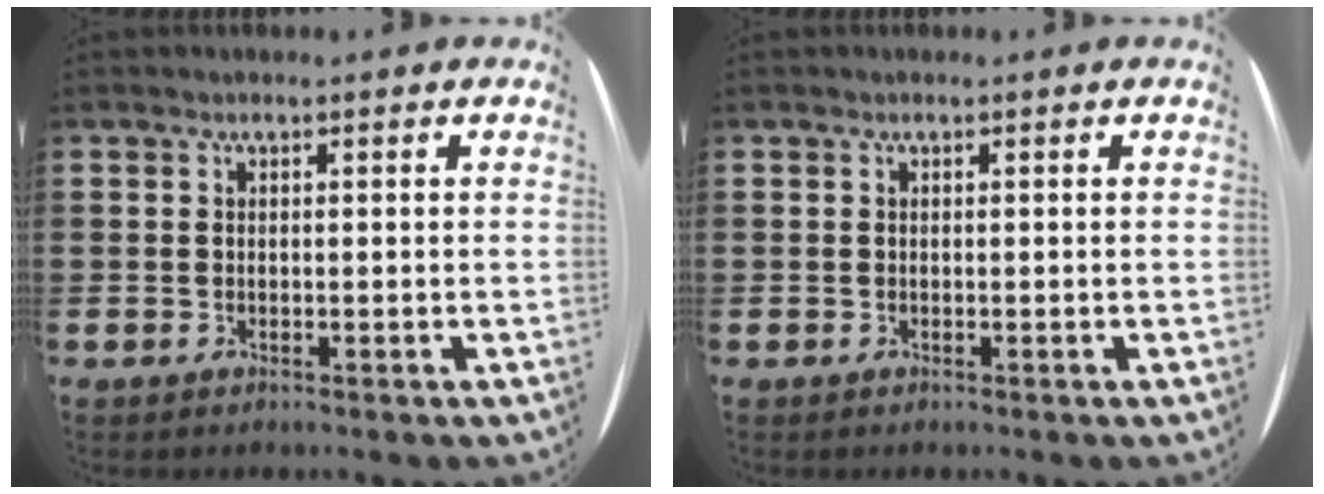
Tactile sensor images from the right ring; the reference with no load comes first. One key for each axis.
{"total": 0.0}